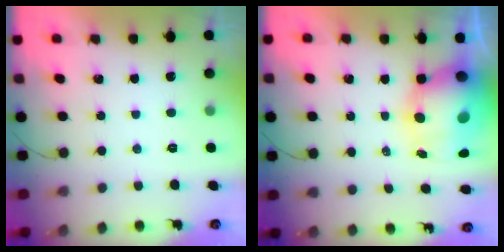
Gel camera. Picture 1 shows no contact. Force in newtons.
{"total": 13.1, "press": 12.7, "slide": 3.1}